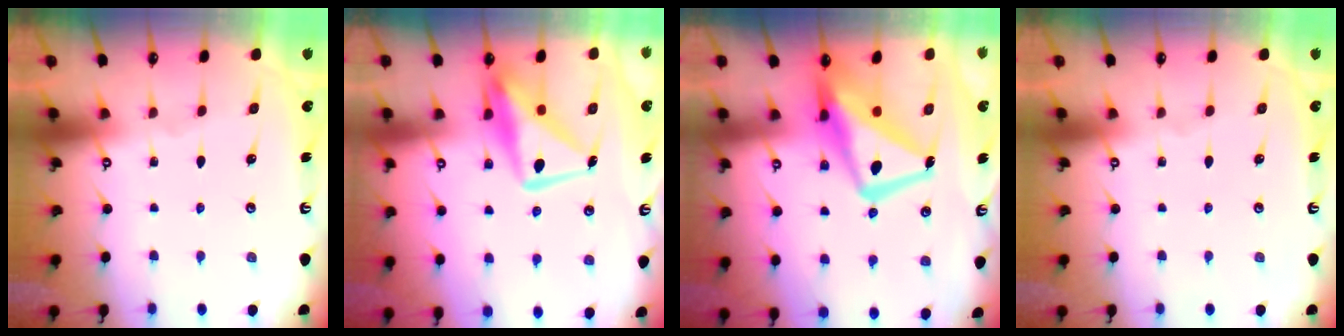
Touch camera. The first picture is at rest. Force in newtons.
{"total": 12.6, "press": 12.6, "slide": 1.2}
{"total": 15.4, "press": 15.3, "slide": 1.5}
{"total": 0.0}